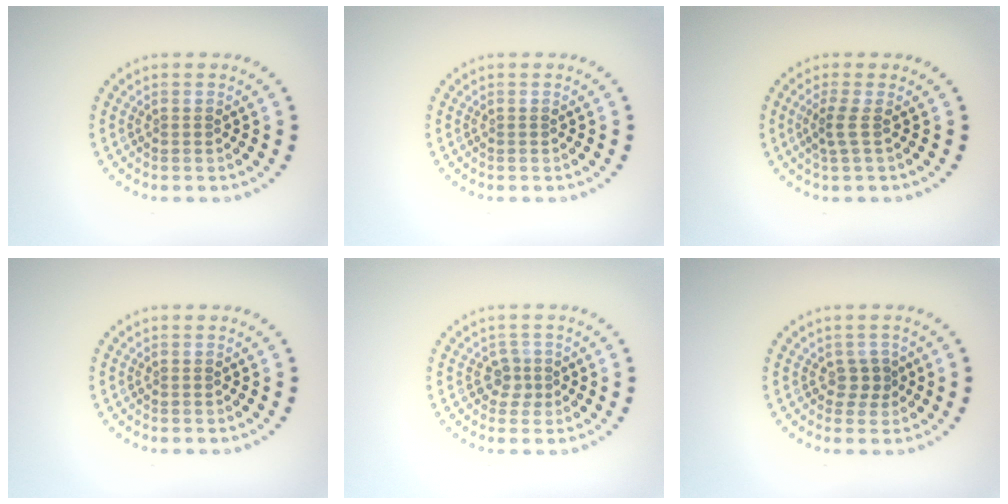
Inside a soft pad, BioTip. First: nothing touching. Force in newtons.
{"total": 0.0}
{"total": 1.6, "press": 1.1, "slide": 1.2}
{"total": 0.0}
{"total": 1.8, "press": 1.3, "slide": 1.2}
{"total": 1.6, "press": 1.3, "slide": 0.9}